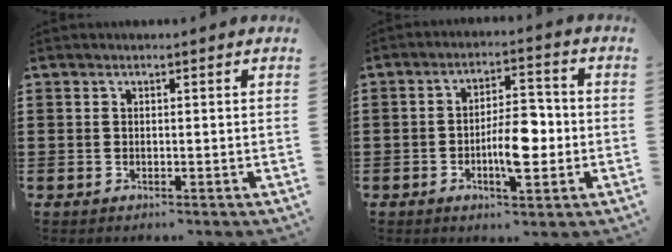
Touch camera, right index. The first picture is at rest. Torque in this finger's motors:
{"motor_torque": [2.14, 0.00, 0.62, 0.06]}